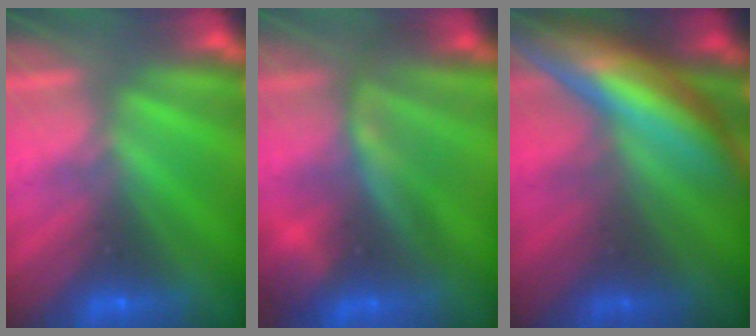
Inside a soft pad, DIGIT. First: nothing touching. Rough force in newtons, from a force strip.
{"total": 8.2}
{"total": 6.5}